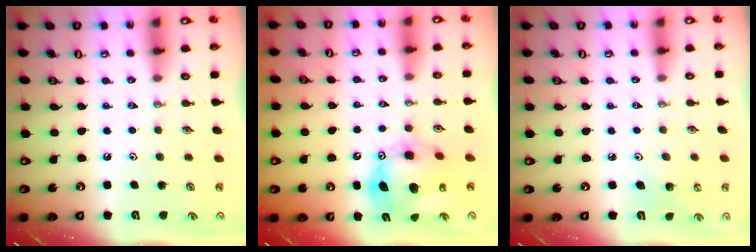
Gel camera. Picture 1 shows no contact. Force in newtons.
{"total": 13.5, "press": 13.4, "slide": 1.3}
{"total": 4.5, "press": 4.4, "slide": 1.2}